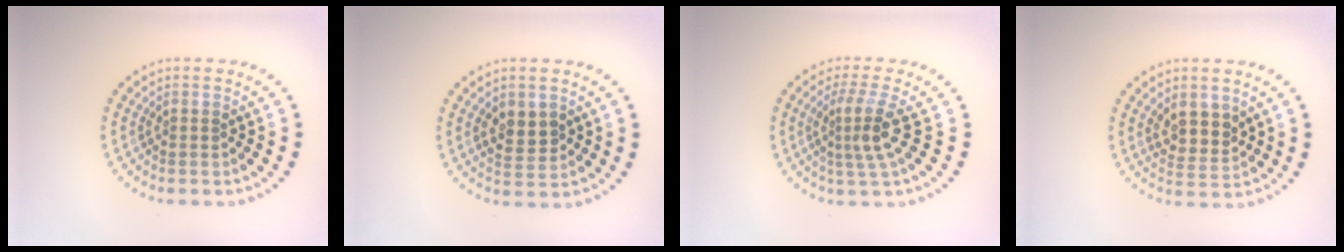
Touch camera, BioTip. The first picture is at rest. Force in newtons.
{"total": 2.5, "press": 2.5, "slide": 0.4}
{"total": 3.2, "press": 2.3, "slide": 2.2}
{"total": 2.9, "press": 2.5, "slide": 1.4}